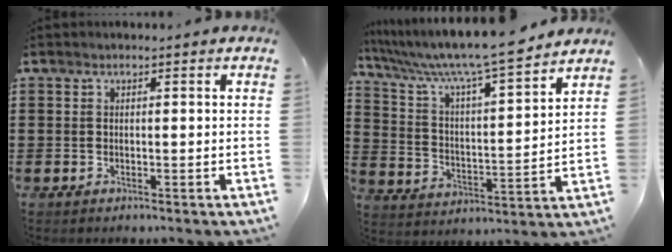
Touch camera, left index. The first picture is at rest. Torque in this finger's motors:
{"motor_torque": [0.81, 0.00, 1.05, 0.21]}